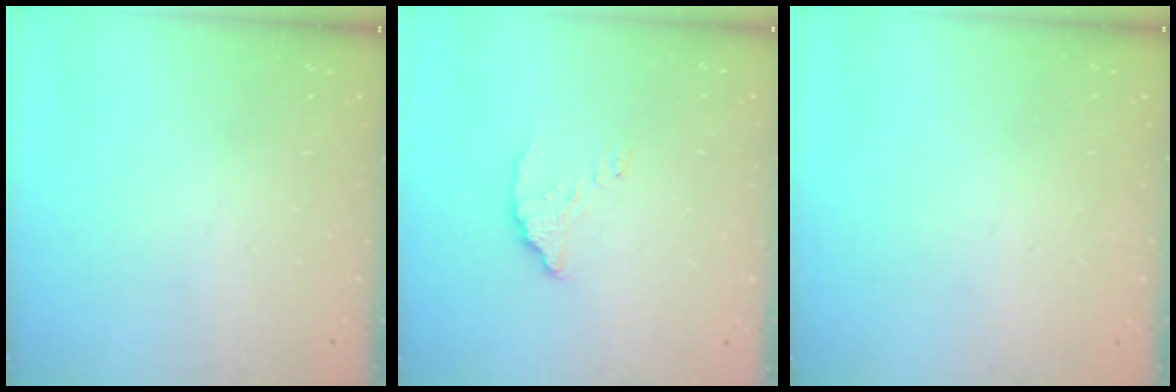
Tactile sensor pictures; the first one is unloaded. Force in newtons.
{"total": 3.1, "press": 3.1, "slide": 0.1}
{"total": 2.2, "press": 2.2, "slide": 0.1}